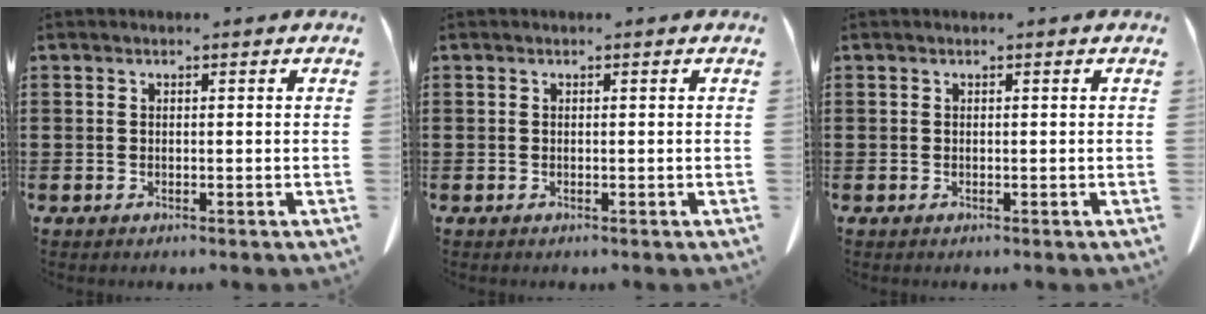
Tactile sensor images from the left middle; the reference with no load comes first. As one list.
[{"total": 0.0}, {"total": 0.0}]